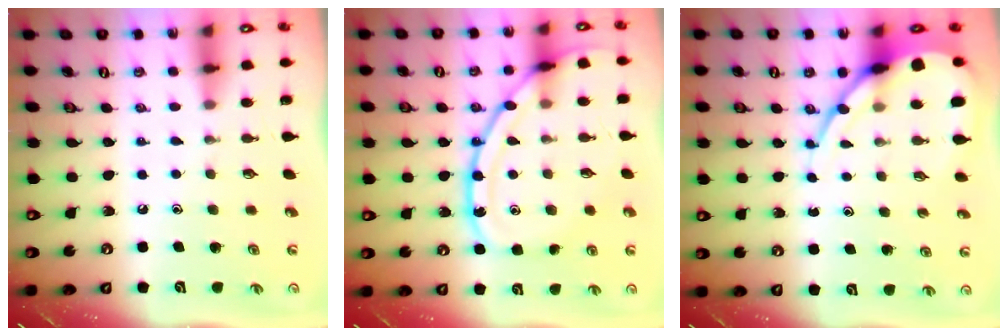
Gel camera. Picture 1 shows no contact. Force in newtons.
{"total": 15.6, "press": 15.6, "slide": 0.8}
{"total": 12.2, "press": 12.1, "slide": 1.5}